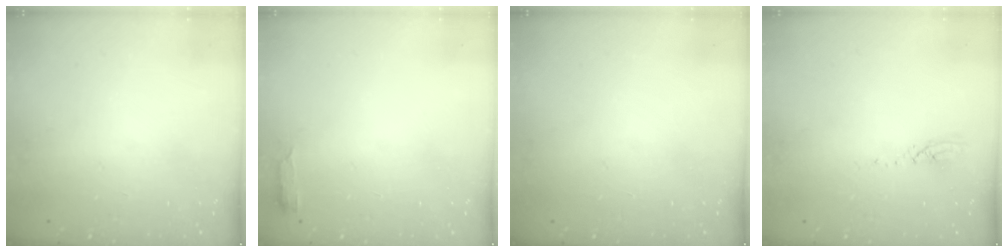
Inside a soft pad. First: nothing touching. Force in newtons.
{"total": 2.6, "press": 2.6, "slide": 0.5}
{"total": 0.0}
{"total": 3.0, "press": 3.0, "slide": 0.1}